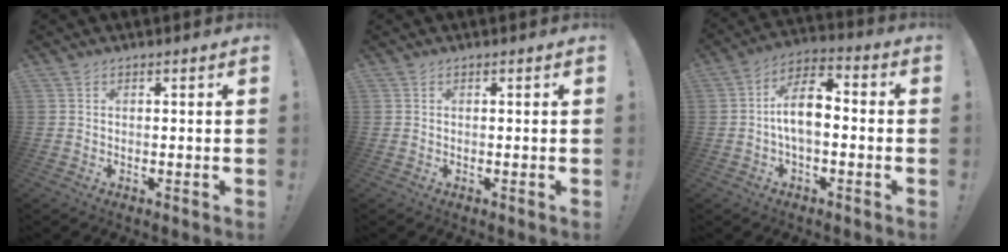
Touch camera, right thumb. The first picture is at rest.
{"total": 0.0}
{"total": 10.7, "force": [-1.0, 5.5, 9.1], "torque": [-0.171, 0.016, -0.014]}